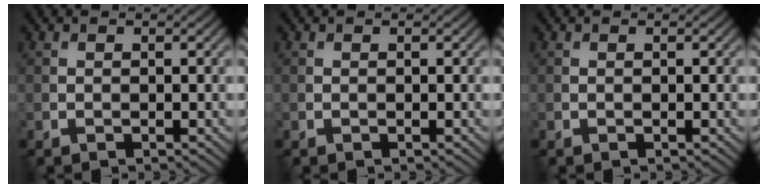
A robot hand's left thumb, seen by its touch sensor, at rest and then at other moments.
{"total": 0.0}
{"total": 0.0}